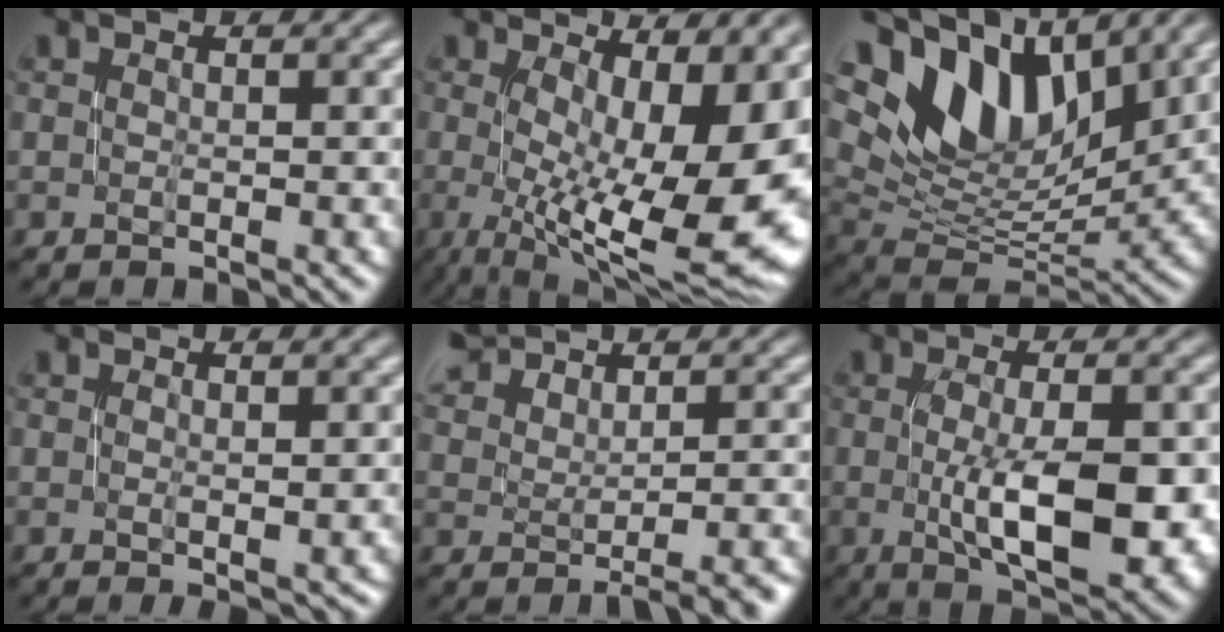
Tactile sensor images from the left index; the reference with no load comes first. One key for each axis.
{"total": 13.1, "fx": -0.1, "fy": 5.2, "fz": 12.0, "tx": -0.156, "ty": -0.007, "tz": 0.010}
{"total": 11.7, "fx": 7.2, "fy": 5.9, "fz": 7.0, "tx": -0.132, "ty": 0.012, "tz": 0.130}
{"total": 1.6, "fx": 0.0, "fy": 0.6, "fz": 1.5, "tx": -0.014, "ty": 0.003, "tz": 0.004}
{"total": 3.6, "fx": 1.5, "fy": 1.7, "fz": 2.9, "tx": -0.027, "ty": 0.012, "tz": 0.034}
{"total": 8.4, "fx": -1.0, "fy": 3.0, "fz": 7.8, "tx": -0.129, "ty": -0.013, "tz": -0.006}